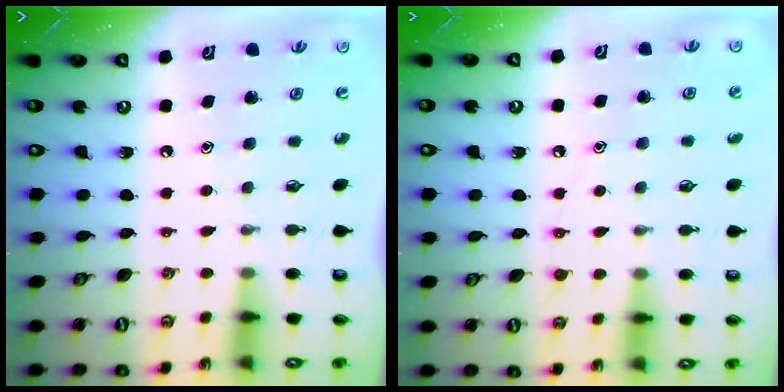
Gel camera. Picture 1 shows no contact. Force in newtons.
{"total": 5.3, "press": 5.2, "slide": 0.5}